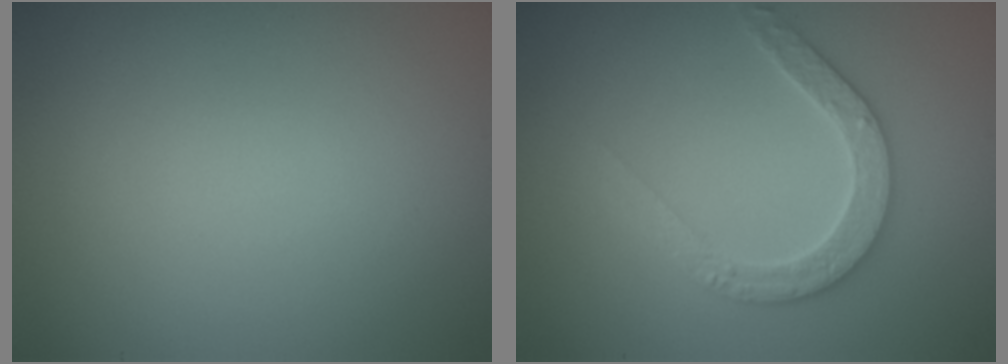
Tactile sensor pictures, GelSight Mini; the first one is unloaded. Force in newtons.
{"total": 3.0, "press": 2.9, "slide": 0.6}